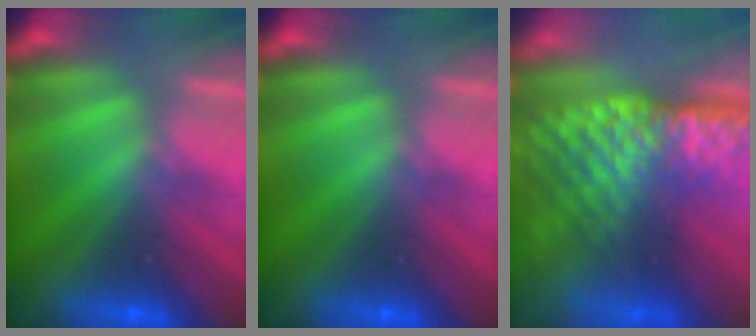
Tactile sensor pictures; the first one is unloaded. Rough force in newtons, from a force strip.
{"total": 0.0}
{"total": 6.6}